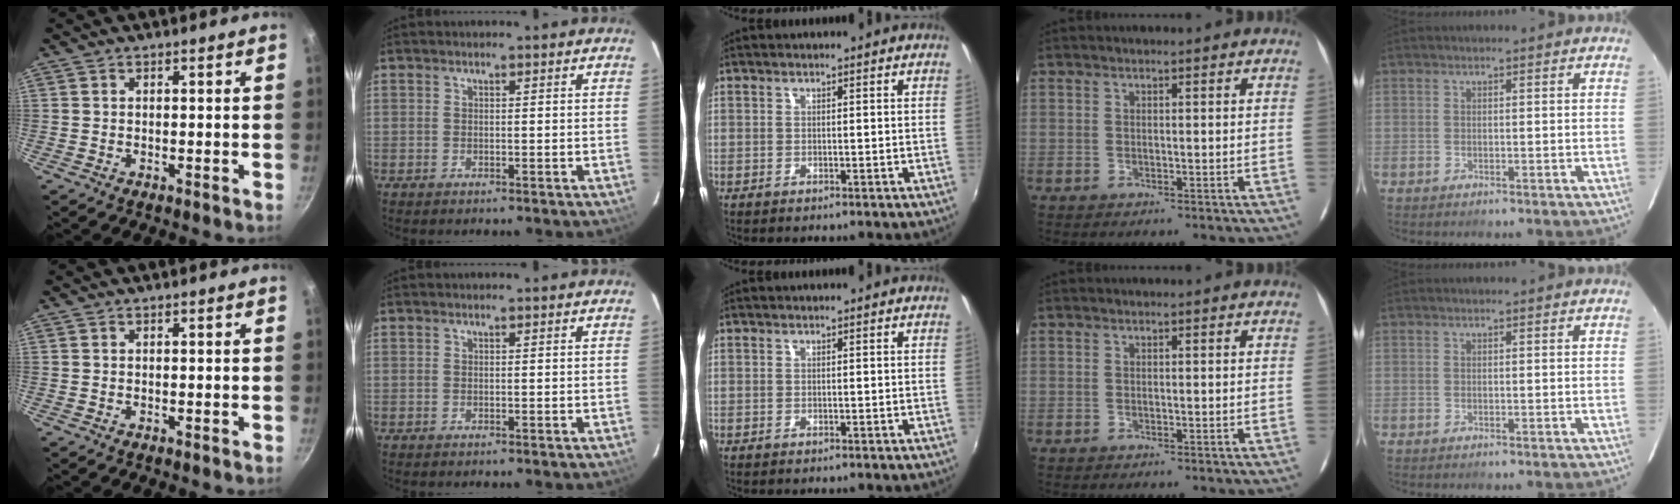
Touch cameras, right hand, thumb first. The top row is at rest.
{}